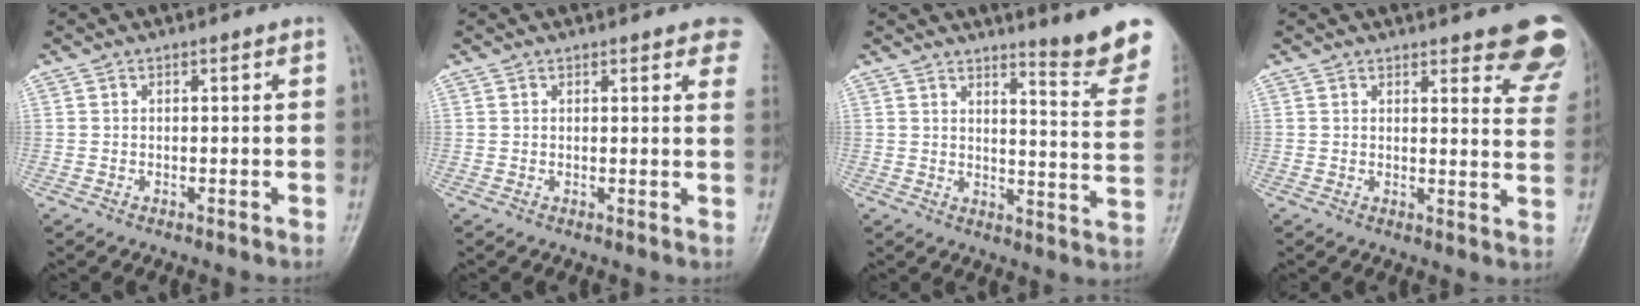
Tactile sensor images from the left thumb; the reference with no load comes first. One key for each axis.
{"total": 6.0, "fx": 4.1, "fy": 2.0, "fz": 3.9, "tx": -0.018, "ty": -0.008, "tz": 0.035}
{"total": 12.0, "fx": 9.8, "fy": 1.0, "fz": 6.8, "tx": -0.060, "ty": -0.086, "tz": 0.118}
{"total": 11.9, "fx": 9.4, "fy": 3.6, "fz": 6.5, "tx": -0.025, "ty": -0.048, "tz": 0.089}